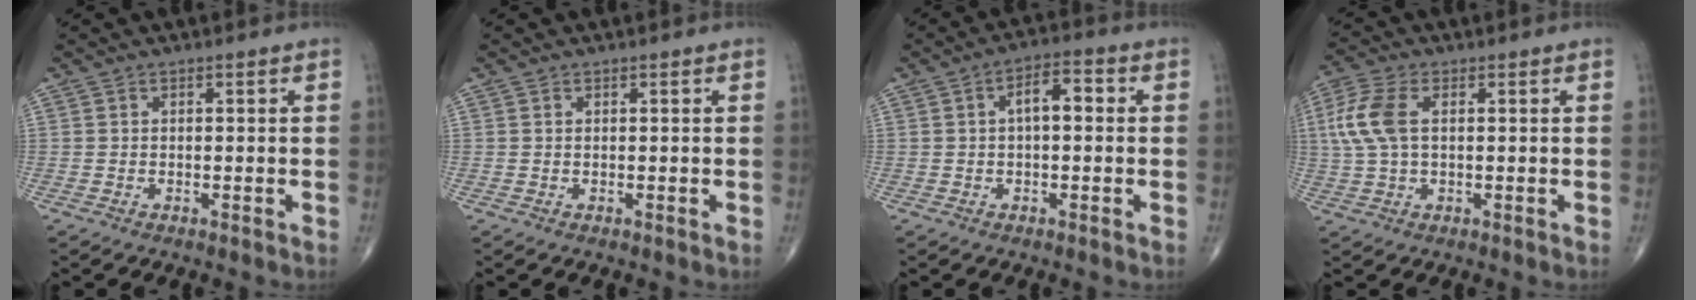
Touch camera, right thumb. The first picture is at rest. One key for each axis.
{"total": 0.0}
{"total": 5.9, "fx": 0.8, "fy": 2.7, "fz": 5.1, "tx": -0.076, "ty": 0.019, "tz": 0.005}
{"total": 8.4, "fx": 1.5, "fy": 4.6, "fz": 6.9, "tx": -0.178, "ty": 0.014, "tz": 0.029}